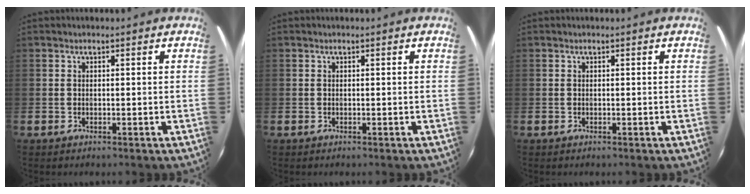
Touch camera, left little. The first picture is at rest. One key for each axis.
{"total": 0.0}
{"total": 0.0}